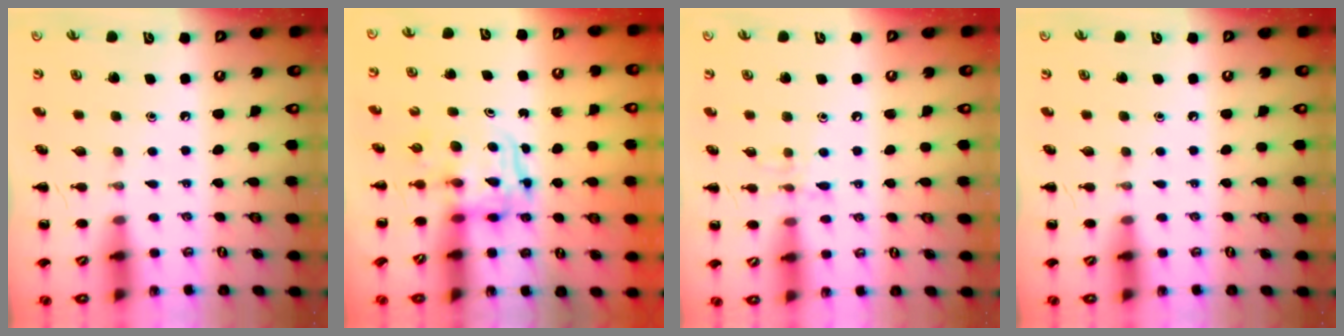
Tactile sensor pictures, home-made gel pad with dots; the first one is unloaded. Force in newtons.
{"total": 3.5, "press": 3.5, "slide": 0.3}
{"total": 5.9, "press": 5.8, "slide": 1.1}
{"total": 0.0}